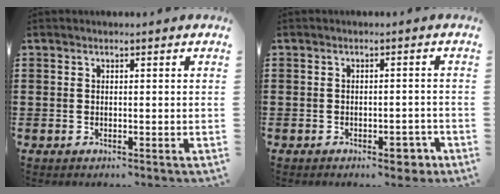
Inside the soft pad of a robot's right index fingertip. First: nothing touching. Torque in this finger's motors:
{"motor_torque": [0.06, 0.01, -0.52, -0.12]}